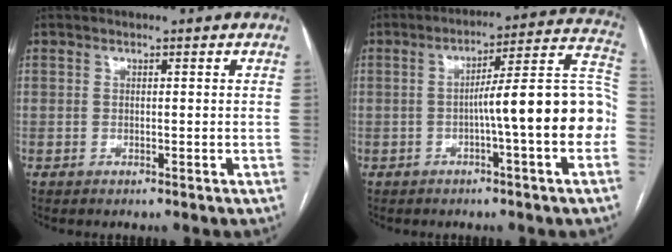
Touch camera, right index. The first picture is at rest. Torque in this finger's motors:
{"motor_torque": [1.67, -0.47, 0.83, 0.18]}